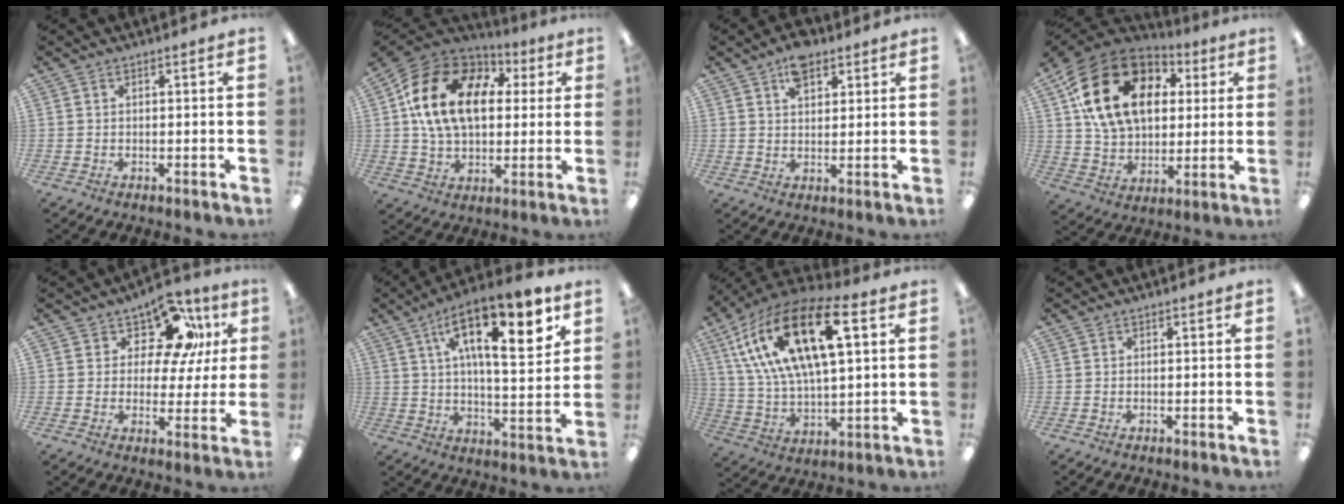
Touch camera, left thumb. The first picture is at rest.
{"total": 18.8, "force": [5.1, 12.8, 12.9], "torque": [-0.262, 0.002, 0.090]}
{"total": 6.9, "force": [4.3, 3.7, 3.8], "torque": [-0.054, -0.012, 0.075]}
{"total": 22.0, "force": [8.2, 15.5, 13.2], "torque": [-0.239, -0.009, 0.154]}
{"total": 12.5, "force": [6.9, 7.6, 7.2], "torque": [-0.113, -0.030, 0.125]}
{"total": 19.2, "force": [9.7, 6.9, 15.1], "torque": [-0.229, -0.033, 0.146]}
{"total": 21.9, "force": [10.2, 9.4, 17.0], "torque": [-0.333, -0.026, 0.168]}
{"total": 0.0}